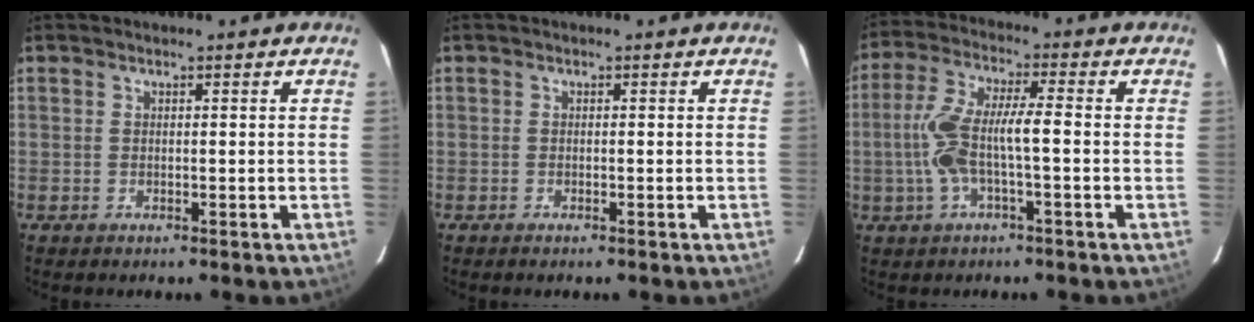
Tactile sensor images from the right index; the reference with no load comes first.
{"total": 0.7, "force": [-0.6, -0.1, 0.3], "torque": [-0.009, -0.002, -0.008]}
{"total": 8.6, "force": [-1.4, 1.4, 8.4], "torque": [-0.180, 0.022, -0.029]}